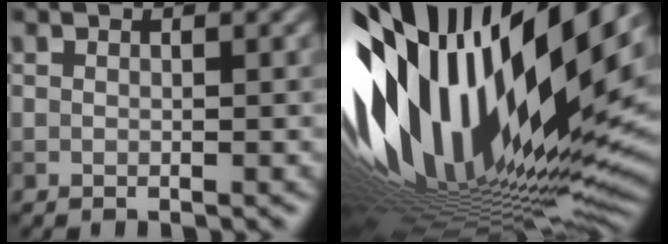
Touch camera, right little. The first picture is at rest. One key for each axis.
{"total": 19.9, "fx": 3.6, "fy": 7.6, "fz": 18.1, "tx": -0.327, "ty": -0.047, "tz": 0.073}